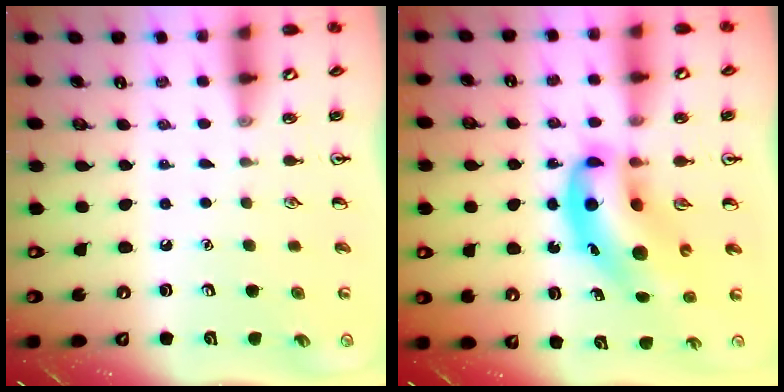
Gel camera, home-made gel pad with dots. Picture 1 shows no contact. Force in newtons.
{"total": 12.7, "press": 12.3, "slide": 3.3}